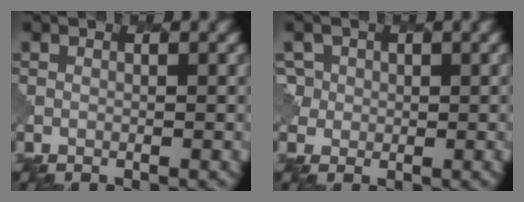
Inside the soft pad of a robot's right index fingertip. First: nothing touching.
{"total": 2.9, "force": [0.7, 2.7, 0.7], "torque": [-0.012, 0.017, -0.006]}